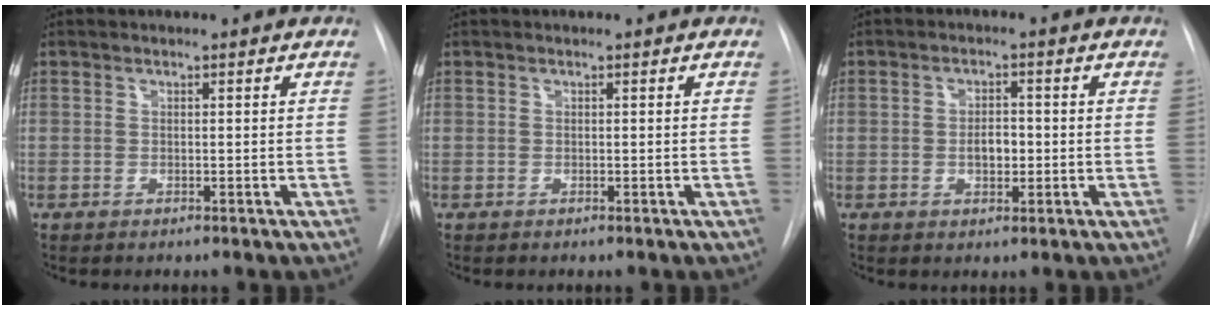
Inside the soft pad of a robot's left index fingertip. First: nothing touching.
{"total": 0.0}
{"total": 3.1, "force": [-0.5, 1.8, 2.5], "torque": [-0.038, 0.004, -0.005]}